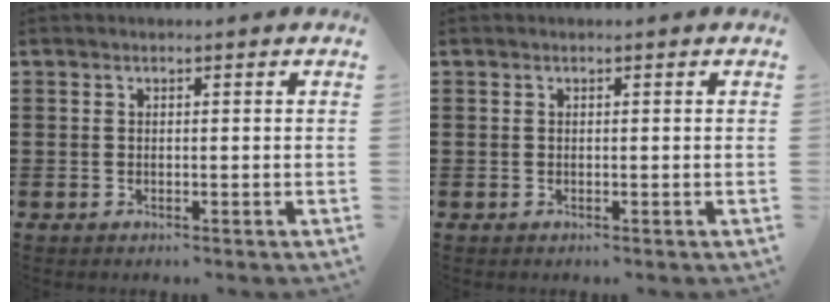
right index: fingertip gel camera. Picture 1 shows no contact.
{"total": 0.0}